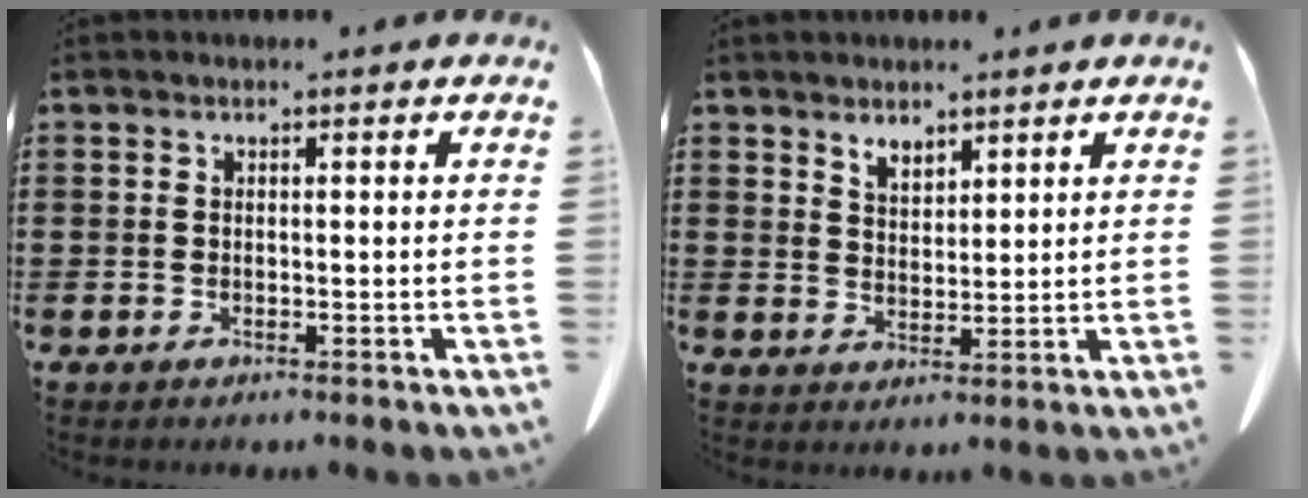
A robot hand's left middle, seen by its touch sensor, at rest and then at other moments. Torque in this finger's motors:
{"motor_torque": [0.51, 0.44, 0.08, 0.03]}